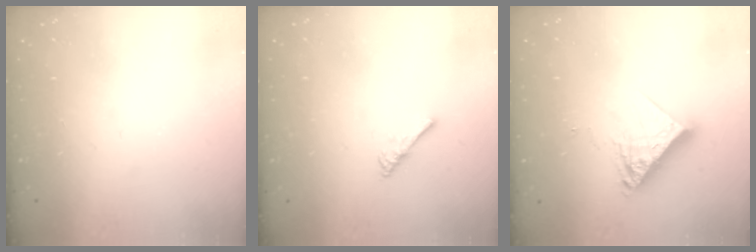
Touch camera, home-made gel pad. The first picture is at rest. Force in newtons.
{"total": 2.7, "press": 2.6, "slide": 0.5}
{"total": 12.0, "press": 11.9, "slide": 0.2}